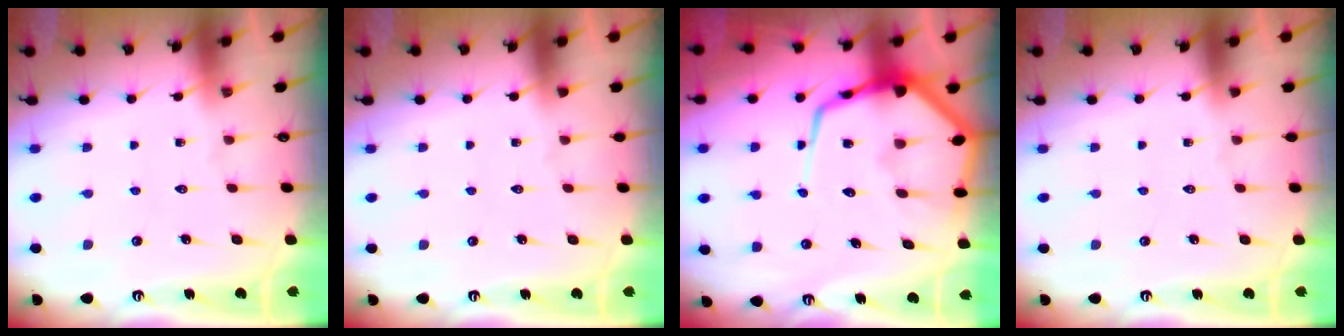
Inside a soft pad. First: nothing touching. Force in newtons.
{"total": 0.0}
{"total": 15.3, "press": 15.3, "slide": 1.6}
{"total": 0.0}